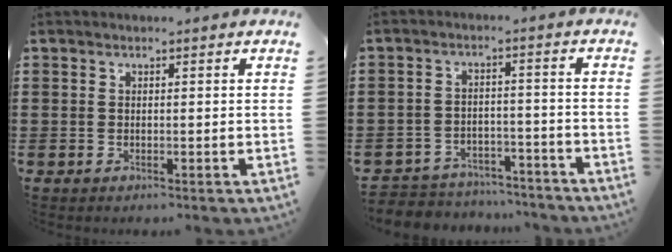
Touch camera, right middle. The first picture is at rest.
{"total": 4.4, "force": [-4.2, 1.0, -0.2], "torque": [-0.010, 0.004, -0.094]}